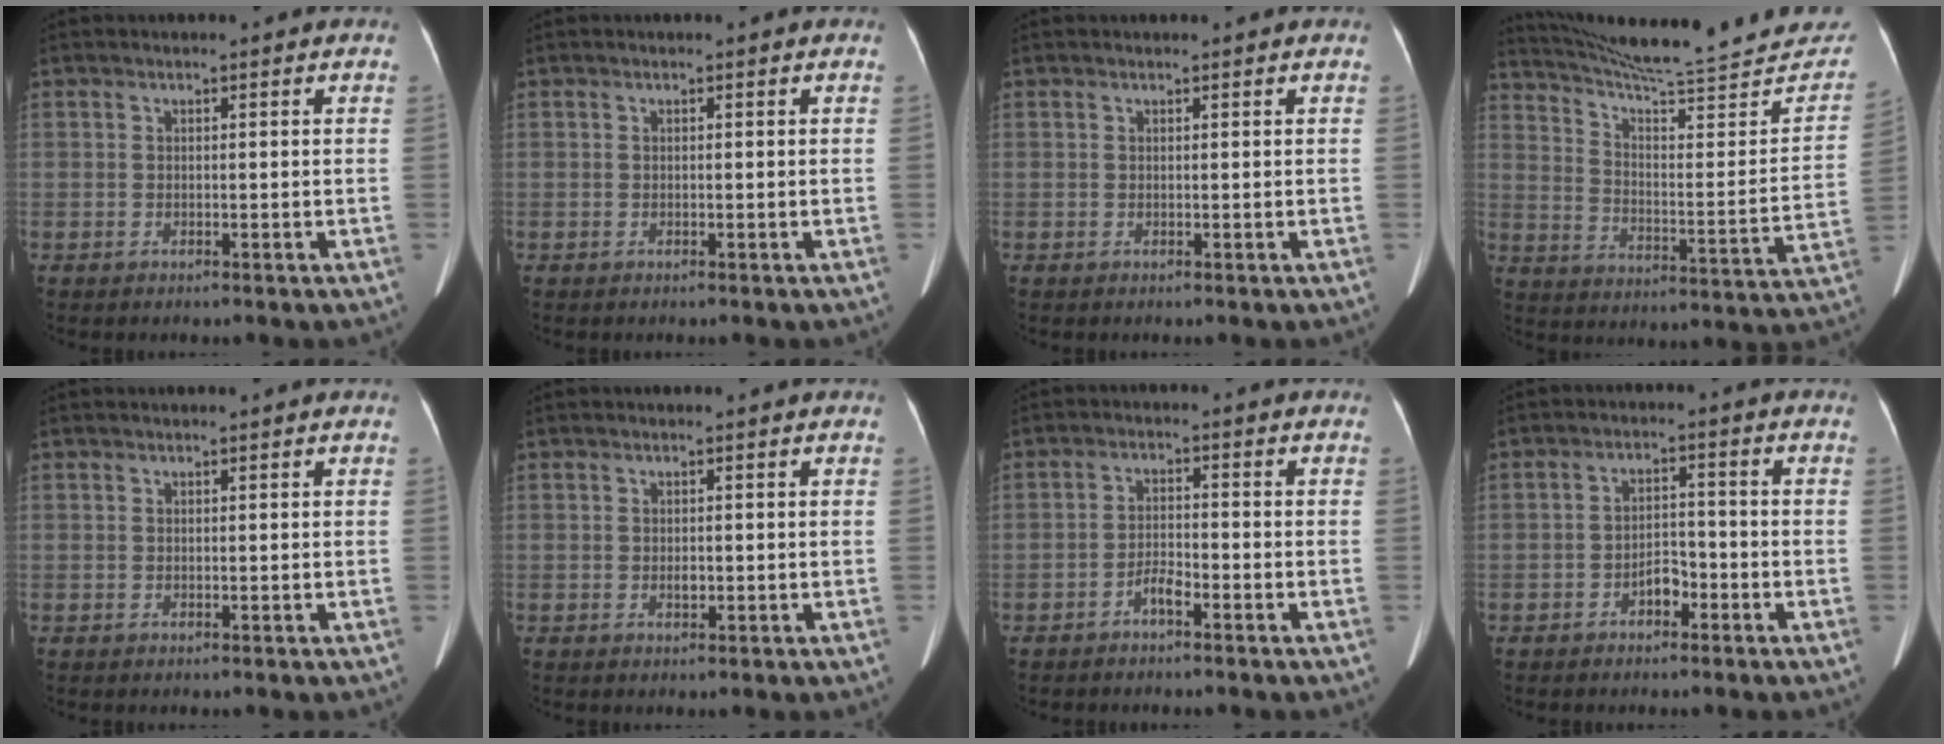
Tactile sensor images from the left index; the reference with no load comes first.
{"total": 0.0}
{"total": 1.1, "force": [1.0, 0.0, 0.4], "torque": [-0.007, 0.014, 0.014]}
{"total": 26.7, "force": [24.6, 2.6, 10.1], "torque": [-0.152, -0.067, 0.328]}
{"total": 1.0, "force": [0.9, -0.1, 0.4], "torque": [-0.004, 0.018, 0.017]}
{"total": 0.8, "force": [0.1, 0.4, 0.6], "torque": [-0.010, 0.001, 0.001]}
{"total": 2.5, "force": [-1.8, 0.6, 1.6], "torque": [-0.031, 0.004, -0.035]}
{"total": 3.1, "force": [-1.9, 1.6, 1.9], "torque": [-0.032, 0.010, -0.034]}